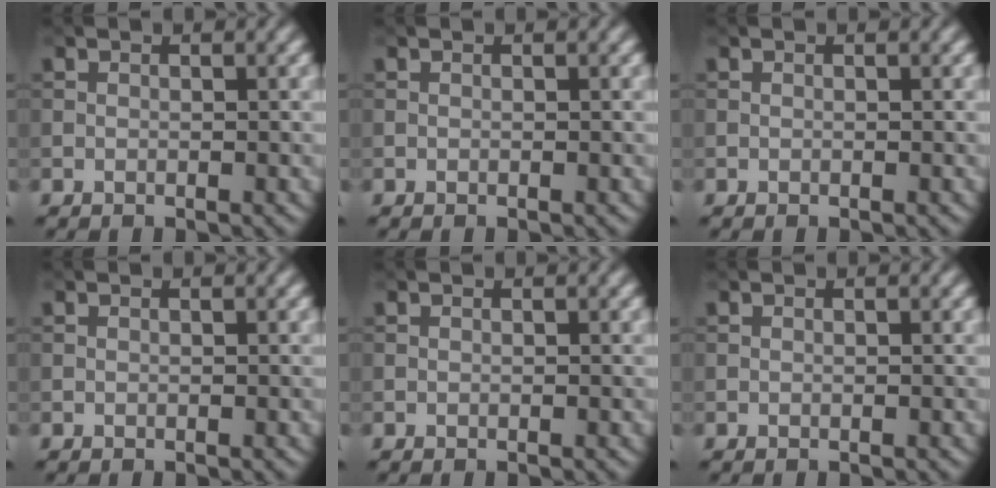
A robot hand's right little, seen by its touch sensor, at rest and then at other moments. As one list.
[{"total": 0.0}, {"total": 0.0}, {"total": 0.0}, {"total": 0.0}, {"total": 0.0}]